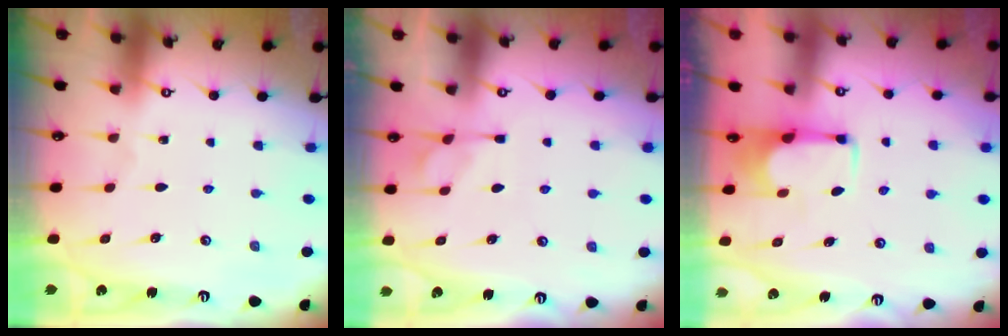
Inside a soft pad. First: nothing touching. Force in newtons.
{"total": 6.4, "press": 6.3, "slide": 1.4}
{"total": 1.9, "press": 1.8, "slide": 0.7}